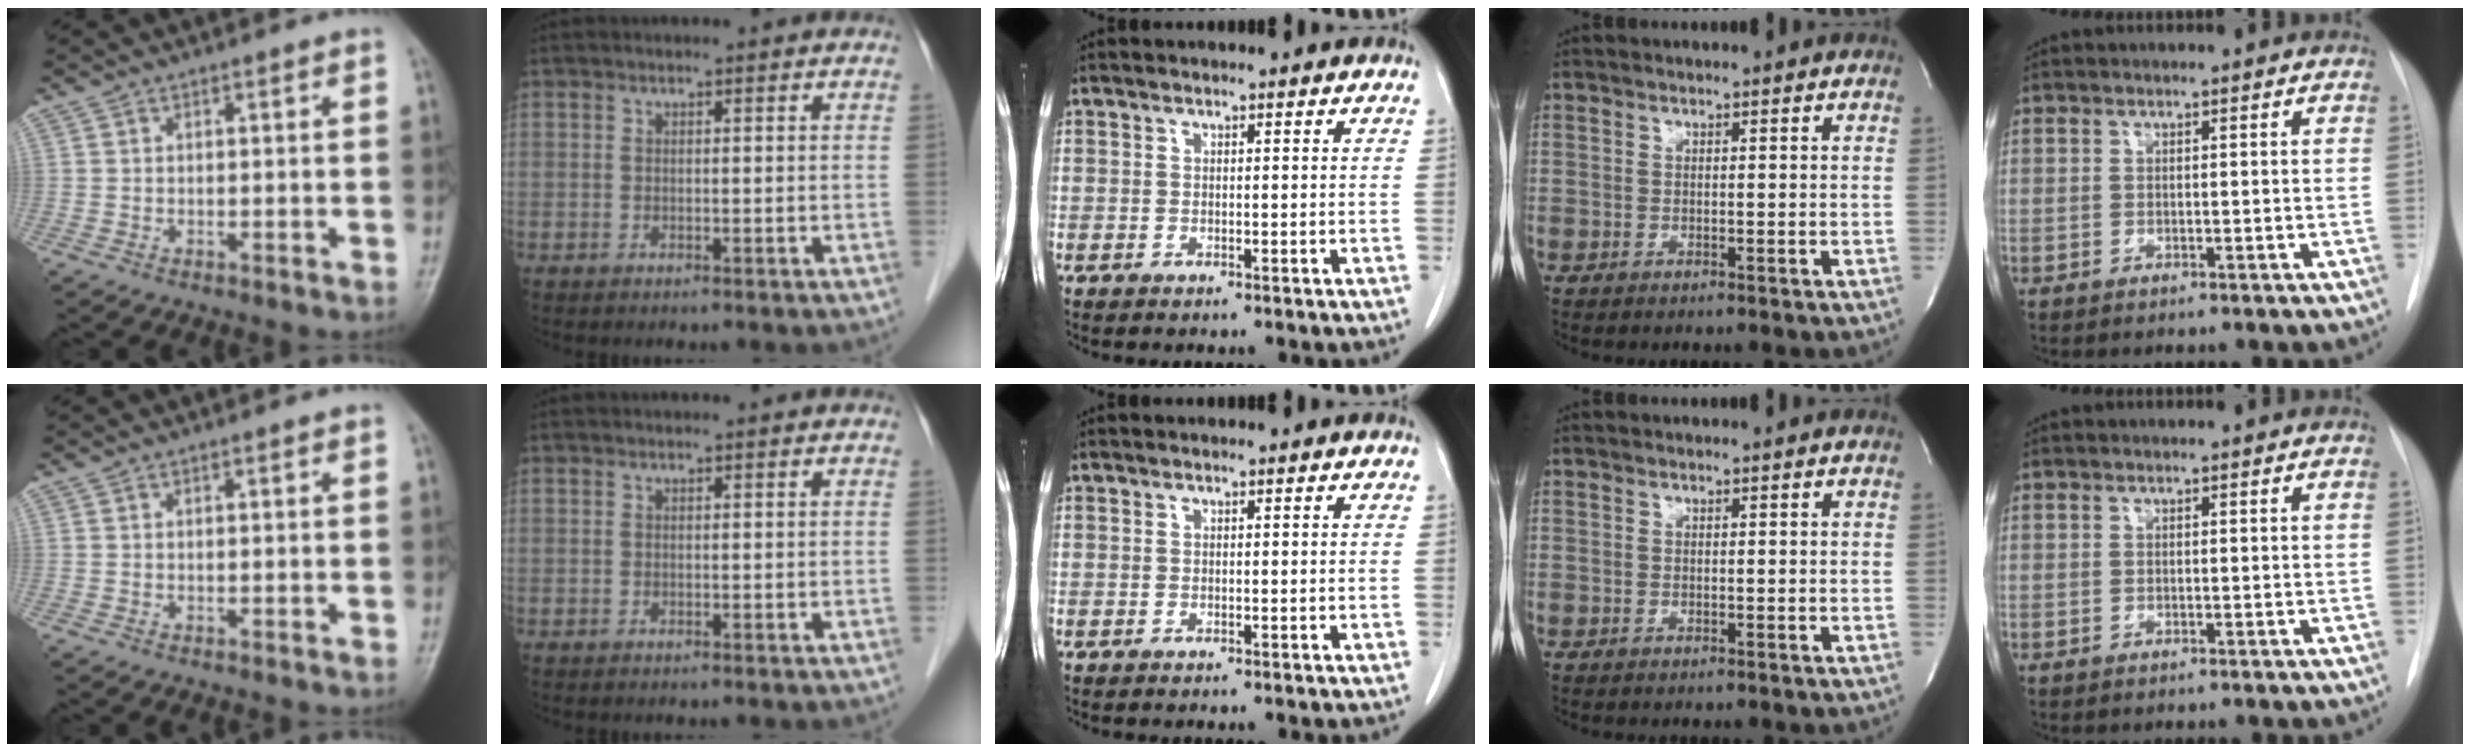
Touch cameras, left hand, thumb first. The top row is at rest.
{}